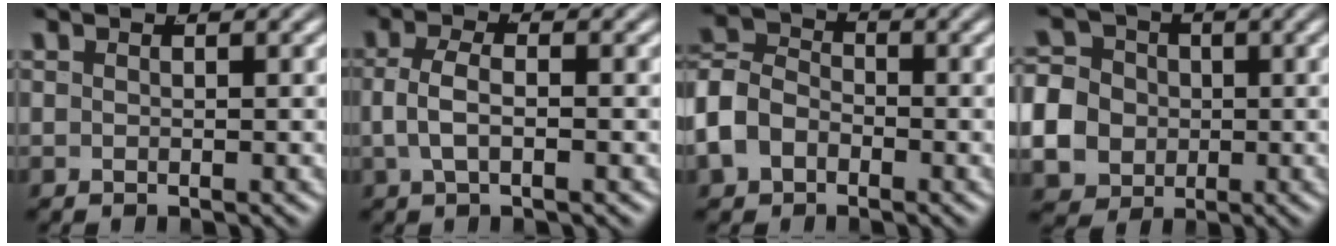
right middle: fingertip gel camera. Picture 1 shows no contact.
{"total": 3.2, "force": [0.1, 1.8, 2.7], "torque": [-0.056, 0.006, -0.002]}
{"total": 6.5, "force": [-1.4, 5.7, 2.6], "torque": [-0.071, -0.008, -0.029]}
{"total": 11.1, "force": [-1.3, 10.2, 4.3], "torque": [-0.102, -0.034, -0.024]}